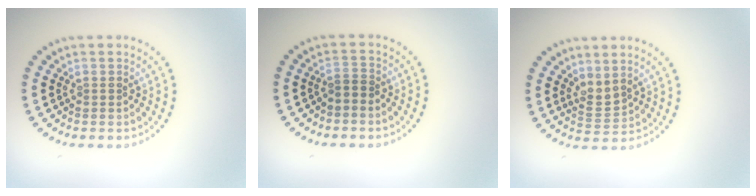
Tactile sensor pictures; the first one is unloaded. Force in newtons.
{"total": 1.0, "press": 0.7, "slide": 0.7}
{"total": 1.8, "press": 1.3, "slide": 1.1}